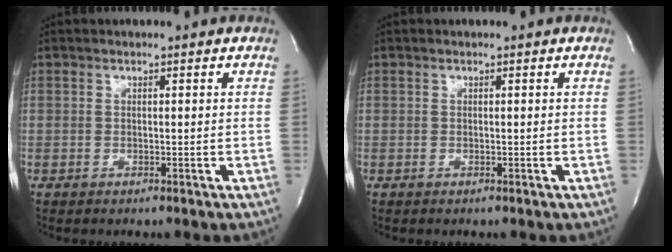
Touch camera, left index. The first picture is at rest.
{"total": 0.0}